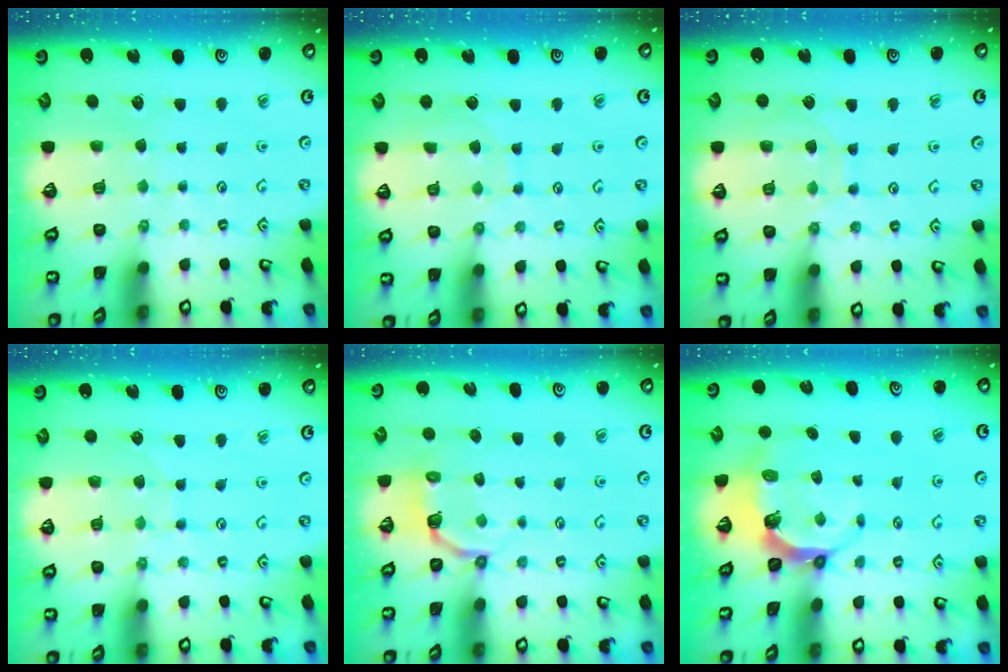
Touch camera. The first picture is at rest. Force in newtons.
{"total": 5.8, "press": 5.8, "slide": 0.6}
{"total": 8.4, "press": 8.4, "slide": 0.7}
{"total": 6.8, "press": 6.7, "slide": 0.4}
{"total": 3.8, "press": 1.9, "slide": 3.3}
{"total": 5.8, "press": 4.7, "slide": 3.4}